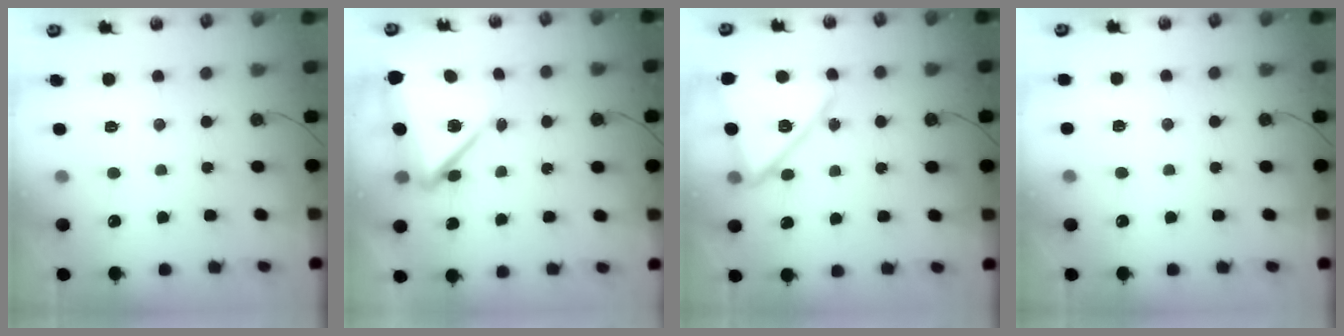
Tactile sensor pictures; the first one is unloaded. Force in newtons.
{"total": 9.4, "press": 9.3, "slide": 1.4}
{"total": 15.2, "press": 15.1, "slide": 1.3}
{"total": 2.5, "press": 2.4, "slide": 0.8}